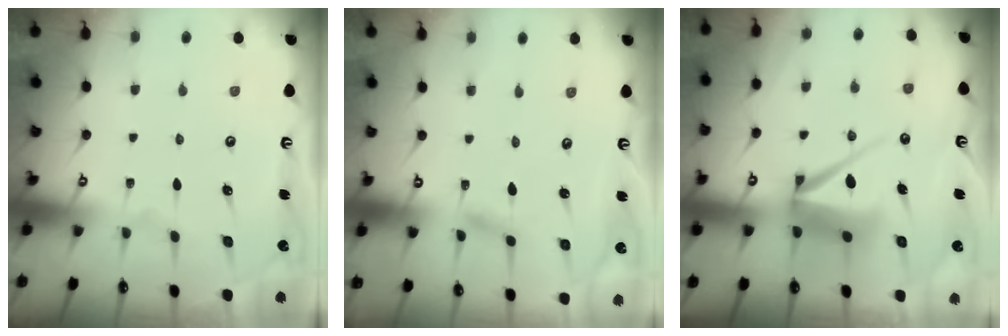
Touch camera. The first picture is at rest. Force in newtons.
{"total": 1.1, "press": 1.1, "slide": 0.1}
{"total": 9.9, "press": 9.8, "slide": 1.2}